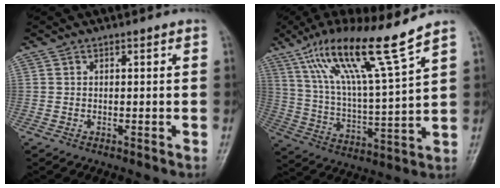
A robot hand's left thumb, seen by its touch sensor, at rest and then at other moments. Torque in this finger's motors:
{"motor_torque": [0.31, 0.31, 1.48, -1.30, 0.60]}